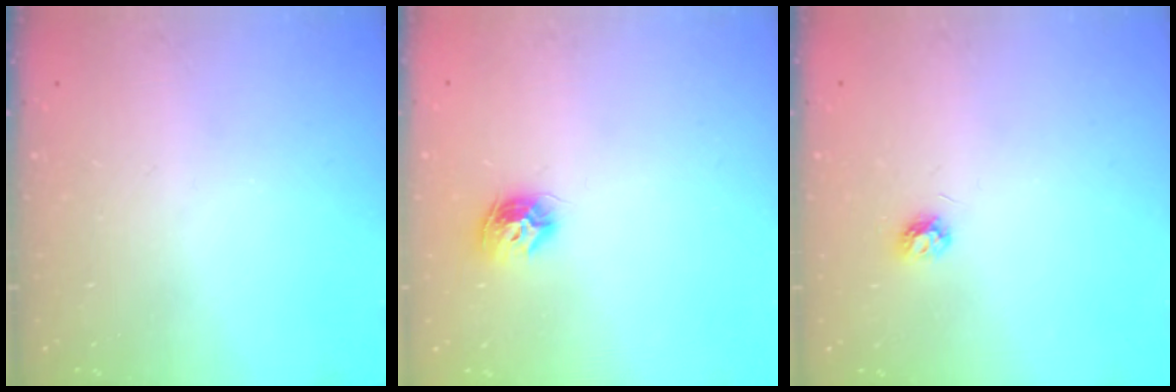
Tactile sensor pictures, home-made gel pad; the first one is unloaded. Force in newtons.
{"total": 8.8, "press": 8.8, "slide": 0.2}
{"total": 3.8, "press": 3.8, "slide": 0.5}